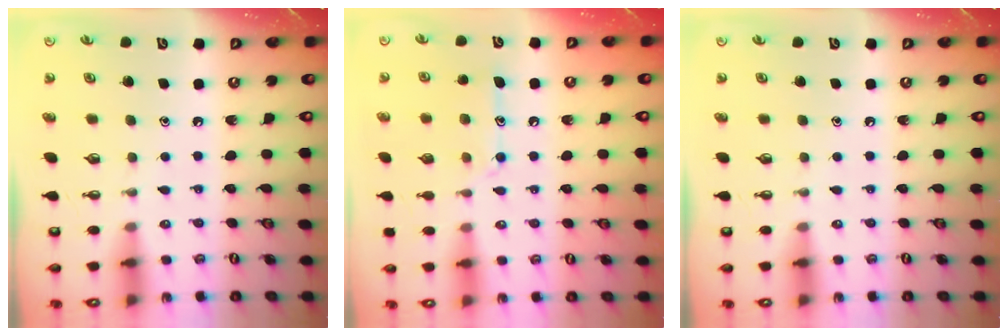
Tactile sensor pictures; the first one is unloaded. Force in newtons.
{"total": 11.0, "press": 10.9, "slide": 0.7}
{"total": 0.0}